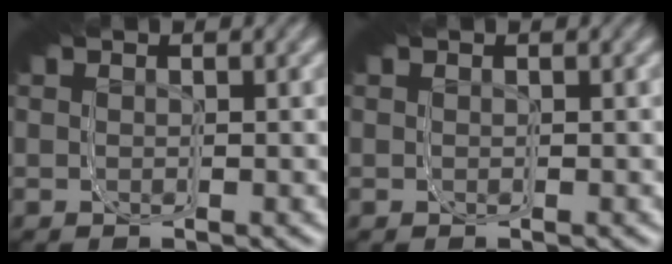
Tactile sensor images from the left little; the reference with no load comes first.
{"total": 0.0}